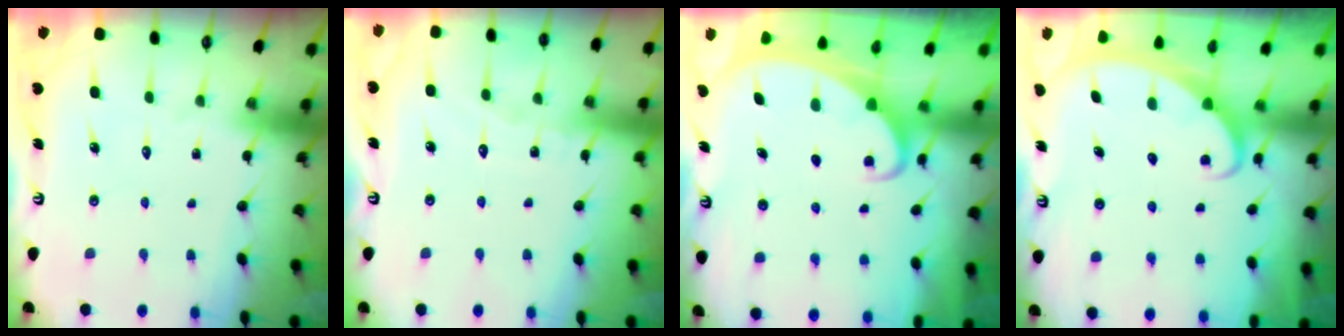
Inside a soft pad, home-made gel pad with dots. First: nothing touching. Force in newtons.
{"total": 4.9, "press": 4.8, "slide": 0.3}
{"total": 2.2, "press": 2.2, "slide": 0.2}
{"total": 2.5, "press": 2.5, "slide": 0.3}